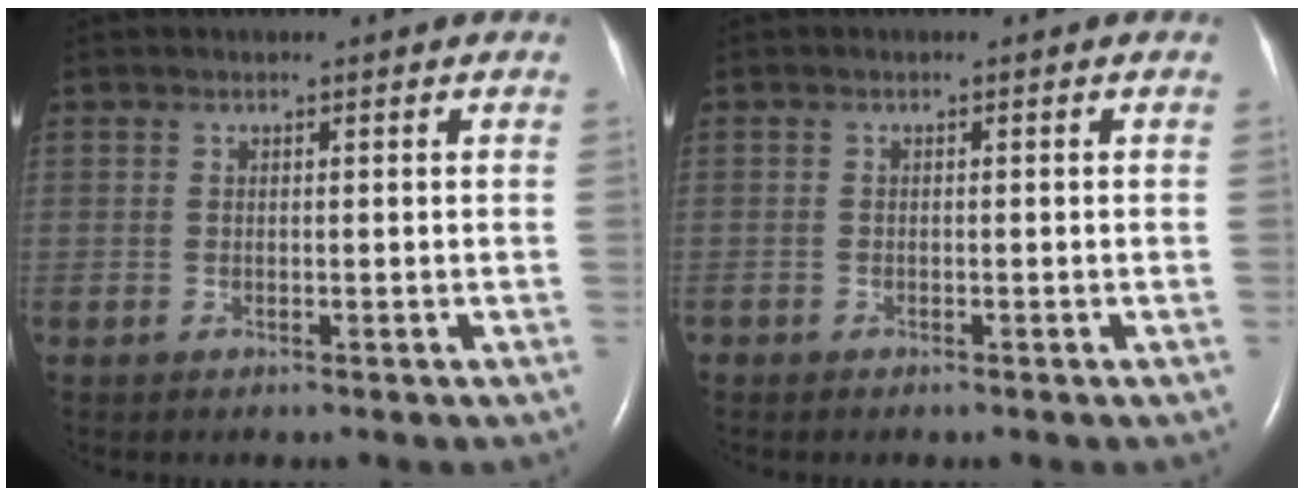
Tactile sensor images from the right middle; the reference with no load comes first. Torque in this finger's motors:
{"motor_torque": [0.81, -0.54, -0.08, -0.21]}